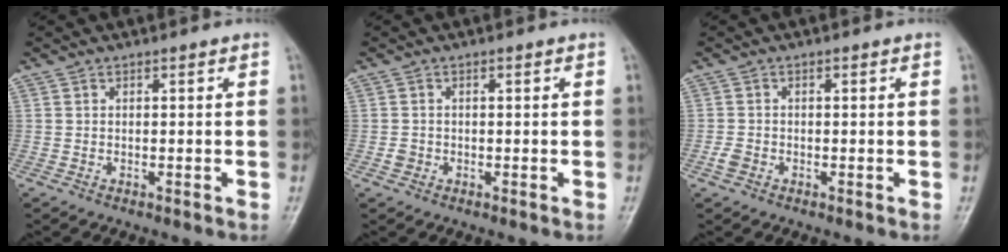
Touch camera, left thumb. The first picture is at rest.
{"total": 1.3, "force": [-0.4, 1.2, 0.4], "torque": [-0.004, 0.003, -0.009]}
{"total": 1.8, "force": [-0.8, 1.3, 0.9], "torque": [-0.018, 0.001, -0.019]}